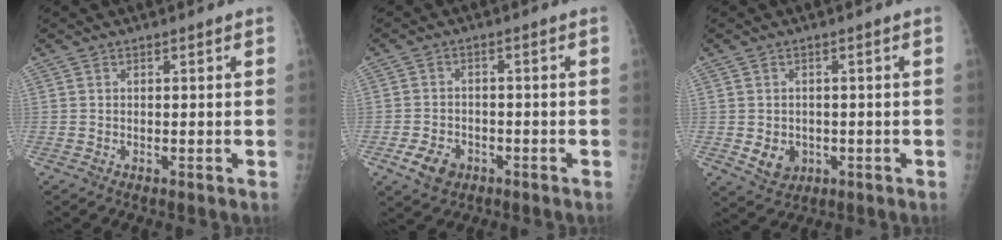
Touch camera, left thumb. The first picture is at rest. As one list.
[{"total": 5.1, "force": [-2.4, 3.6, 2.6], "torque": [-0.043, 0.010, -0.036]}, {"total": 4.3, "force": [-0.7, 3.6, 2.3], "torque": [-0.024, -0.001, 0.003]}]